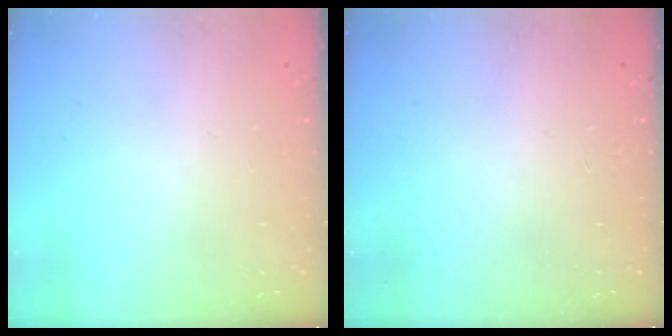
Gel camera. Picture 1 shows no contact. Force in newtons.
{"total": 1.2, "press": 1.1, "slide": 0.2}